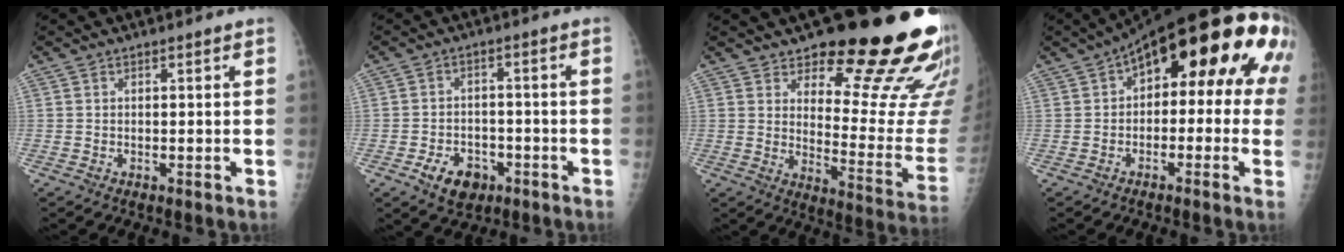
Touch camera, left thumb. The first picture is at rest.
{"total": 7.4, "force": [-3.9, 5.1, 3.8], "torque": [-0.043, 0.028, -0.057]}
{"total": 23.1, "force": [16.8, 7.0, 14.3], "torque": [-0.140, -0.125, 0.220]}
{"total": 20.2, "force": [4.3, 10.0, 17.0], "torque": [-0.192, 0.044, 0.040]}